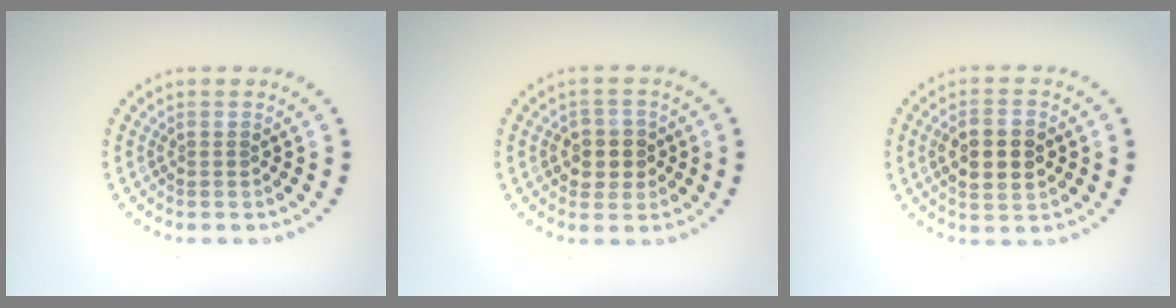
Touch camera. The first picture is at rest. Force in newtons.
{"total": 3.0, "press": 2.8, "slide": 0.8}
{"total": 4.5, "press": 4.5, "slide": 0.3}